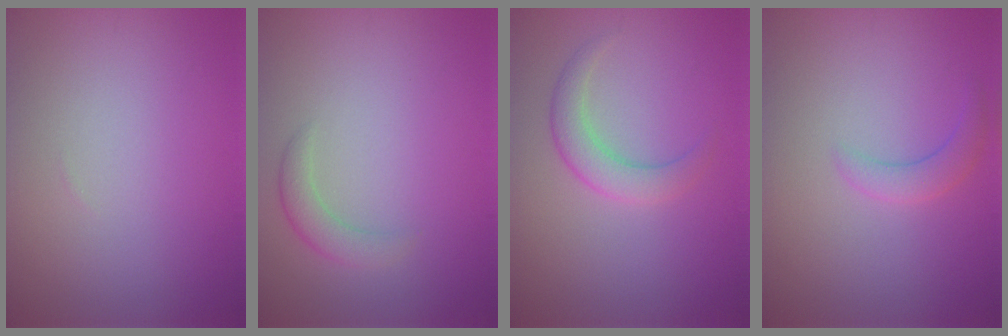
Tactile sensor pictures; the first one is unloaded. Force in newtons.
{"total": 2.0, "press": 2.0, "slide": 0.1}
{"total": 2.7, "press": 2.7, "slide": 0.1}
{"total": 1.9, "press": 1.9, "slide": 0.1}